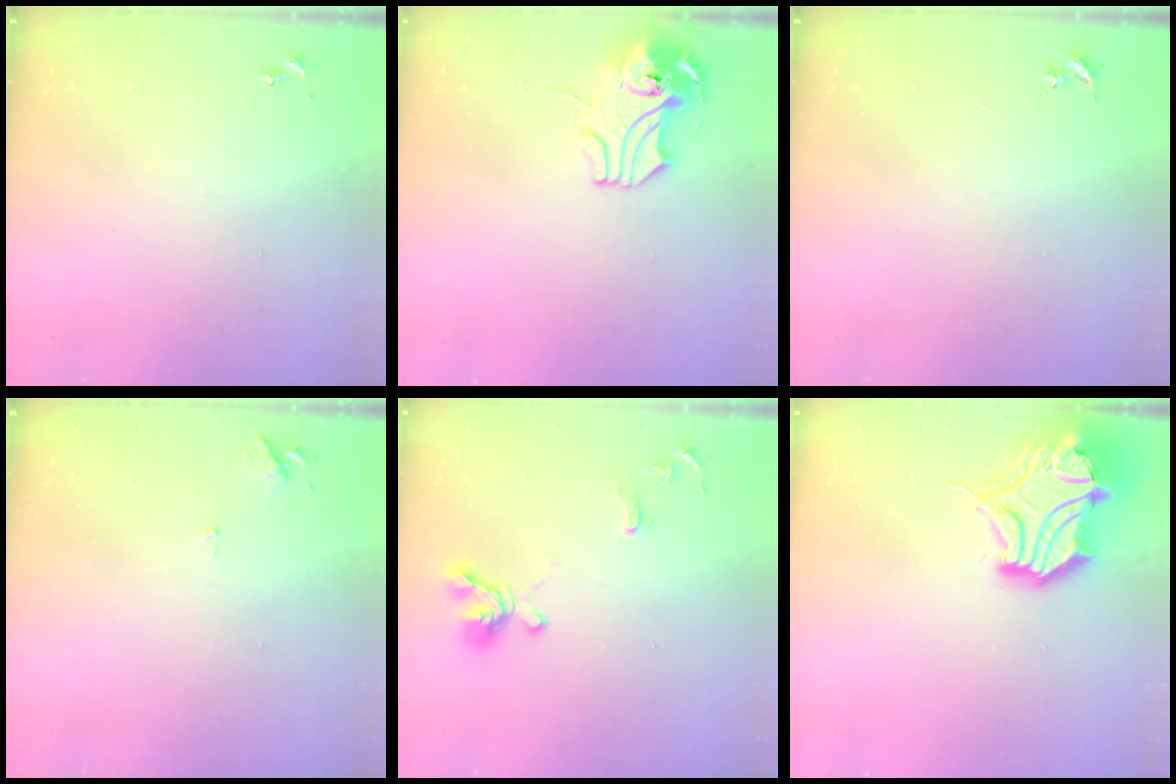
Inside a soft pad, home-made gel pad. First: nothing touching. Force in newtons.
{"total": 12.2, "press": 12.1, "slide": 1.7}
{"total": 0.0}
{"total": 6.1, "press": 6.0, "slide": 0.8}
{"total": 12.7, "press": 12.6, "slide": 1.5}
{"total": 19.2, "press": 18.9, "slide": 3.2}